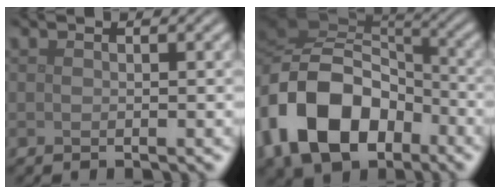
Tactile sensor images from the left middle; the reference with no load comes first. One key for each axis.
{"total": 13.3, "fx": -5.4, "fy": 9.1, "fz": 8.1, "tx": -0.177, "ty": -0.009, "tz": -0.105}